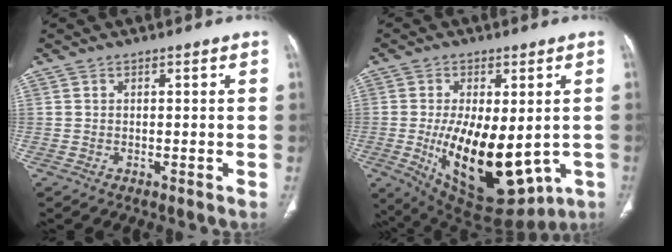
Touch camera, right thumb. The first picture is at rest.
{"total": 20.6, "force": [-3.6, 10.5, 17.4], "torque": [-0.266, -0.024, -0.021]}